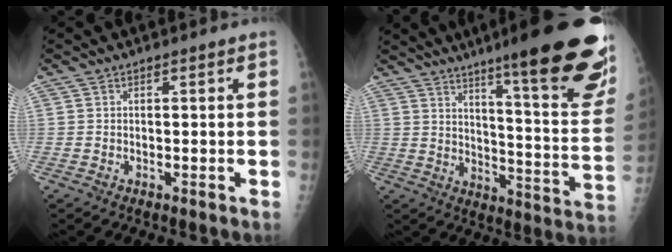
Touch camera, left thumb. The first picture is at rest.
{"total": 27.5, "force": [17.7, 3.7, 20.7], "torque": [-0.231, -0.088, 0.243]}